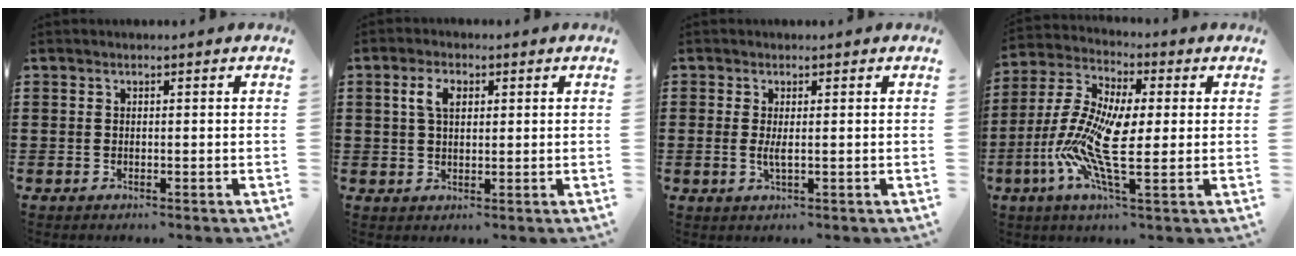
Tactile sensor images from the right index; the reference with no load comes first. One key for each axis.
{"total": 3.8, "fx": 1.2, "fy": 2.1, "fz": 2.9, "tx": -0.065, "ty": 0.013, "tz": 0.020}
{"total": 2.0, "fx": 0.1, "fy": 0.4, "fz": 1.9, "tx": -0.037, "ty": -0.003, "tz": 0.002}
{"total": 12.0, "fx": -1.9, "fy": 4.1, "fz": 11.1, "tx": -0.255, "ty": -0.013, "tz": -0.043}